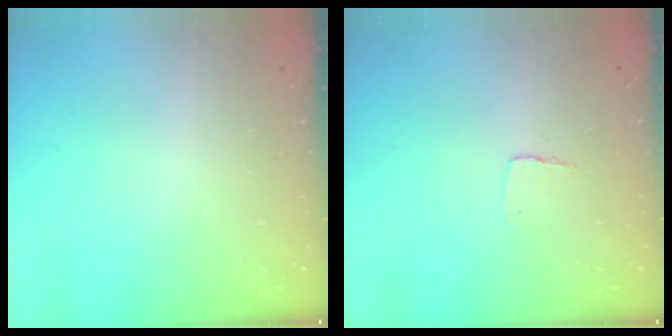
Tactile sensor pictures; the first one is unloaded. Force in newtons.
{"total": 4.1, "press": 4.1, "slide": 0.2}